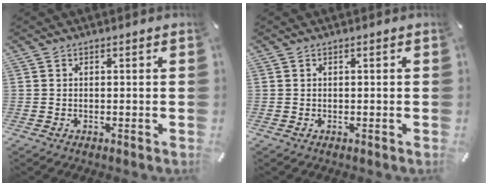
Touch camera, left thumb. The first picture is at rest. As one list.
[{"total": 0.0}]